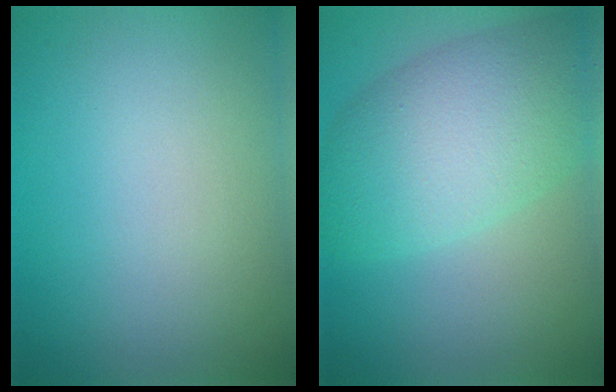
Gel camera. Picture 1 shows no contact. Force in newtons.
{"total": 7.6, "press": 7.6, "slide": 0.1}